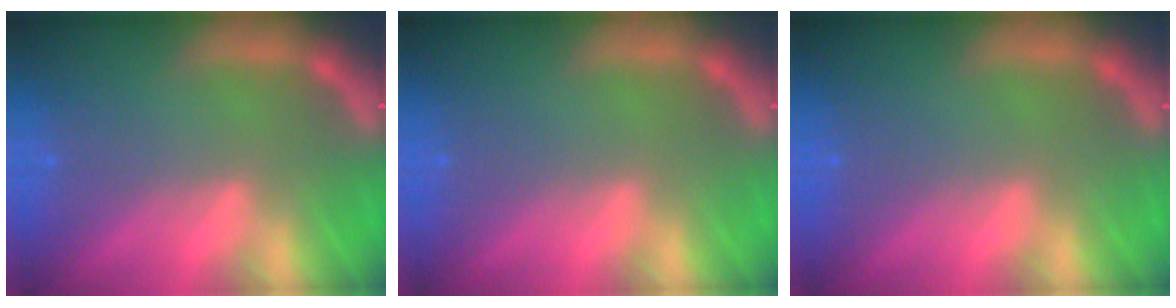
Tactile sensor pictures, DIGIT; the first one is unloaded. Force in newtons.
{"total": 0.0}
{"total": 0.0}